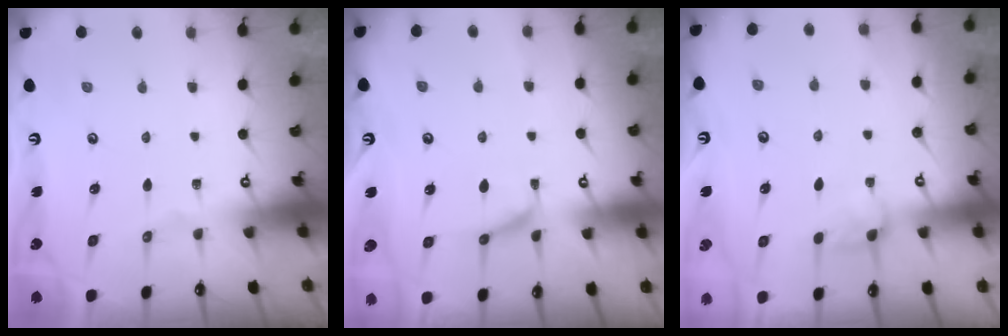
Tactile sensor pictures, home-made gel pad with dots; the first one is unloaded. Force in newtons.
{"total": 2.3, "press": 2.0, "slide": 1.1}
{"total": 2.7, "press": 2.6, "slide": 0.6}